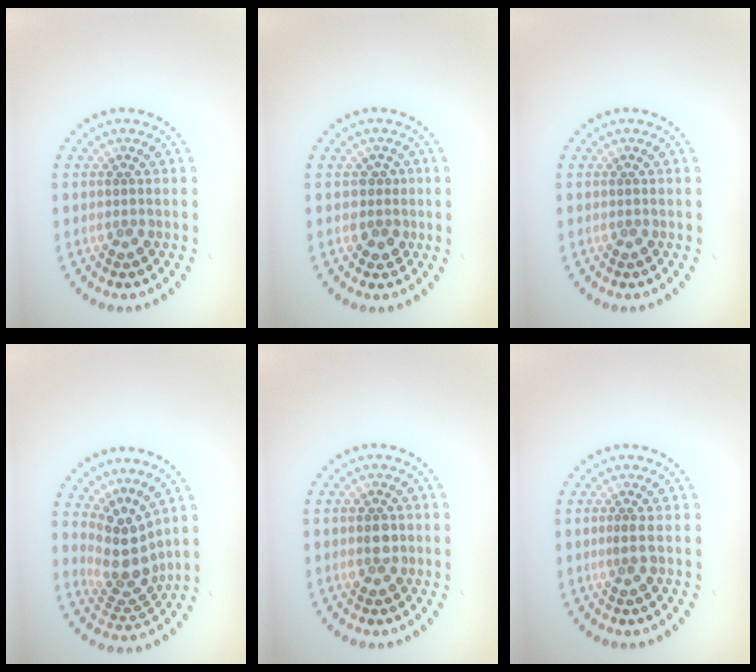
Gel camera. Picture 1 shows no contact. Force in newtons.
{"total": 1.6, "press": 1.3, "slide": 0.9}
{"total": 0.0}
{"total": 4.0, "press": 3.1, "slide": 2.6}
{"total": 2.2, "press": 2.2, "slide": 0.2}
{"total": 0.8, "press": 0.4, "slide": 0.7}